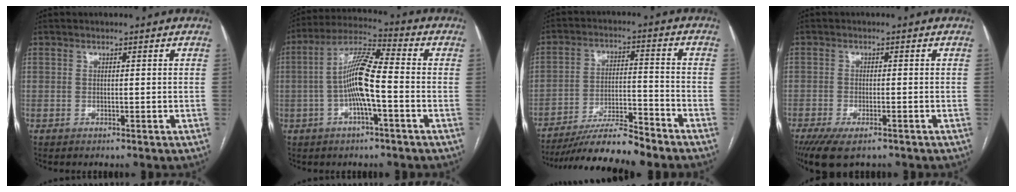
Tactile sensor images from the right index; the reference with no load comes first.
{"total": 9.9, "force": [-1.7, 1.3, 9.7], "torque": [-0.190, 0.018, -0.036]}
{"total": 11.6, "force": [-10.4, 0.2, 5.2], "torque": [-0.080, -0.003, -0.179]}
{"total": 7.6, "force": [-5.4, 2.4, 4.7], "torque": [-0.076, -0.015, -0.085]}